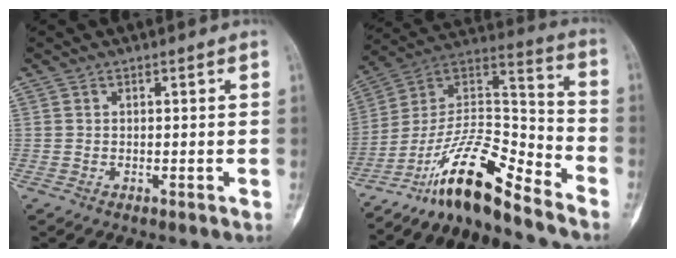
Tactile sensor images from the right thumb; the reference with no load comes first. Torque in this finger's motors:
{"motor_torque": [0.46, 0.15, 1.48, -1.29, 0.14]}